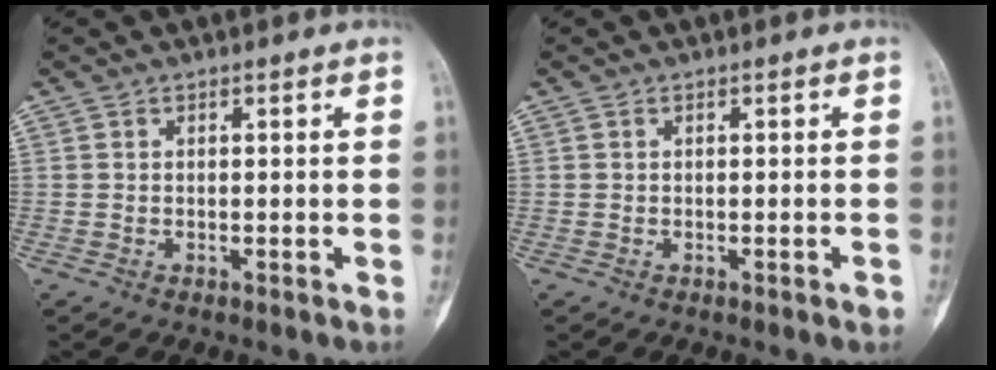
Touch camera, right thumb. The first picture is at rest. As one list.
[{"total": 0.8, "force": [-0.5, 0.1, 0.6], "torque": [-0.004, -0.001, -0.005]}]